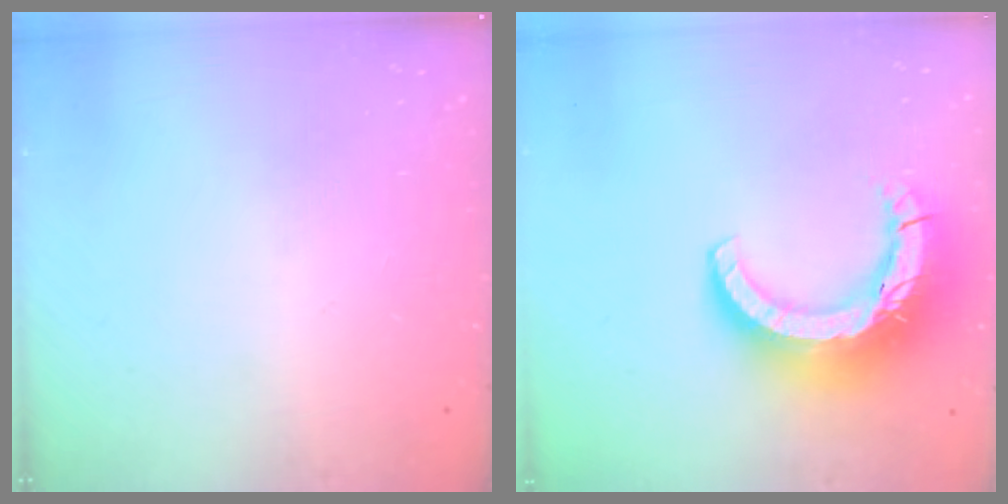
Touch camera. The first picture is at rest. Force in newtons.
{"total": 16.1, "press": 16.0, "slide": 1.5}